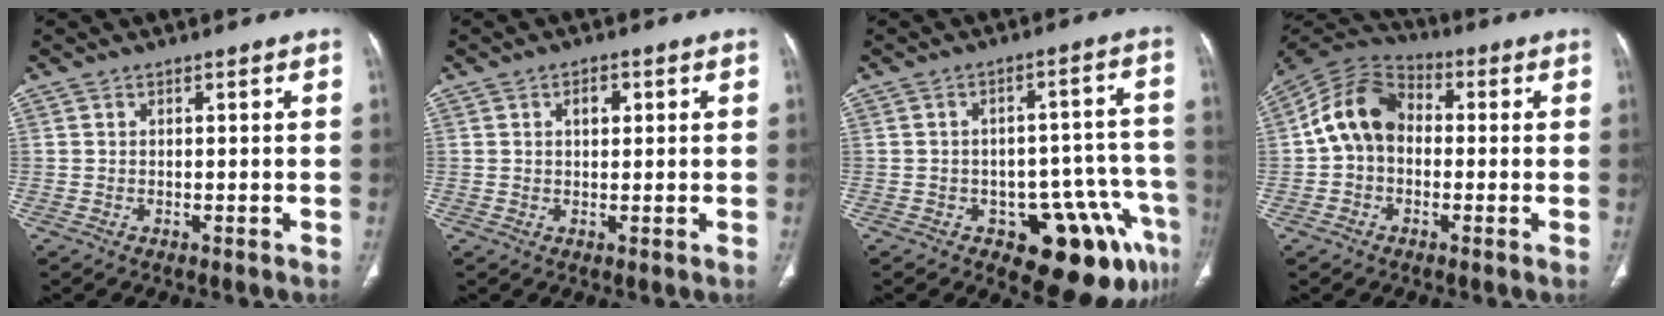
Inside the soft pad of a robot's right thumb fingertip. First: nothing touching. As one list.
[{"total": 2.9, "force": [1.0, 1.7, 2.1], "torque": [-0.025, 0.000, 0.015]}, {"total": 14.8, "force": [-7.8, 7.0, 10.4], "torque": [-0.074, 0.059, -0.093]}, {"total": 11.5, "force": [0.0, 8.8, 7.4], "torque": [-0.124, 0.035, -0.018]}]